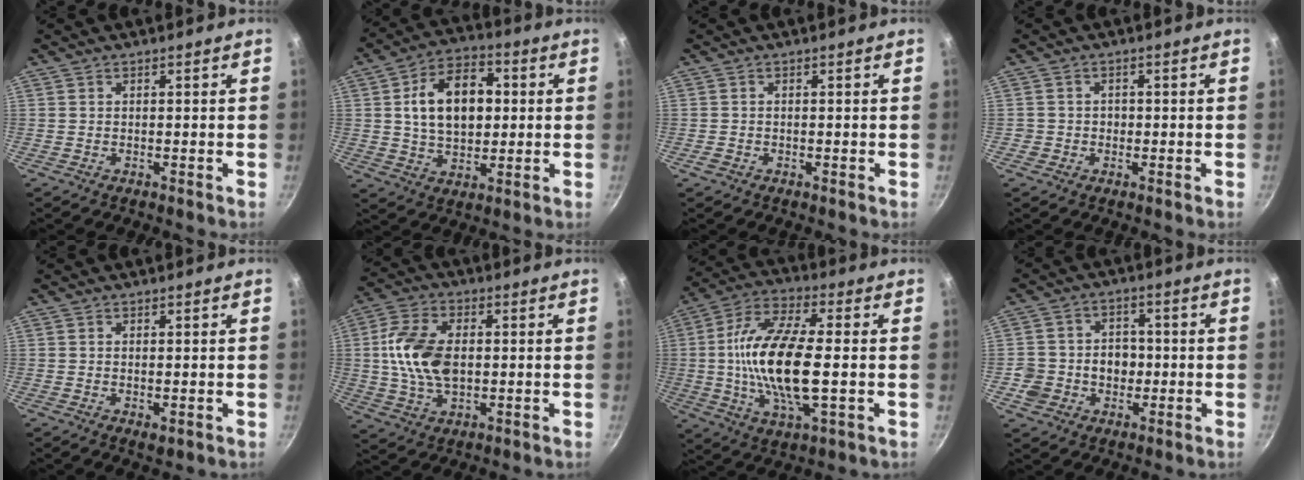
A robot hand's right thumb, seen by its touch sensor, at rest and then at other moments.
{"total": 14.7, "force": [2.1, 9.6, 10.9], "torque": [-0.148, 0.009, 0.030]}
{"total": 0.8, "force": [-0.4, 0.6, 0.3], "torque": [-0.007, 0.002, -0.007]}
{"total": 1.9, "force": [-0.5, 1.8, 0.4], "torque": [0.003, 0.006, -0.007]}
{"total": 1.6, "force": [-0.1, 0.8, 1.4], "torque": [-0.022, -0.005, 0.001]}
{"total": 13.0, "force": [0.7, 8.1, 10.1], "torque": [-0.183, 0.009, 0.007]}
{"total": 18.6, "force": [-0.6, 7.1, 17.2], "torque": [-0.334, 0.014, -0.021]}
{"total": 8.1, "force": [-1.4, 7.2, 3.4], "torque": [-0.024, 0.021, -0.027]}